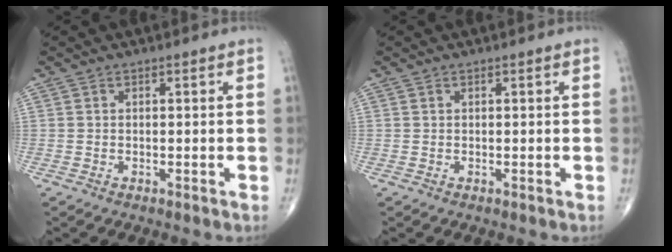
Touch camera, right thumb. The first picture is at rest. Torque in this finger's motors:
{"motor_torque": [-0.03, -0.04, 0.14, 0.16, 0.04]}